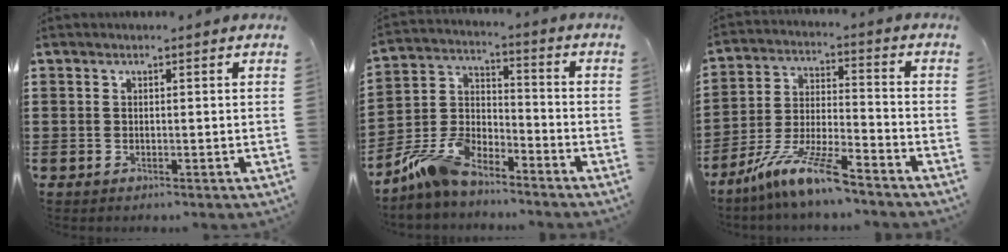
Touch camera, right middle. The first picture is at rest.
{"total": 10.3, "force": [-8.5, 3.3, 4.8], "torque": [-0.113, 0.018, -0.168]}
{"total": 10.1, "force": [-8.2, 0.4, 5.8], "torque": [-0.121, 0.004, -0.163]}